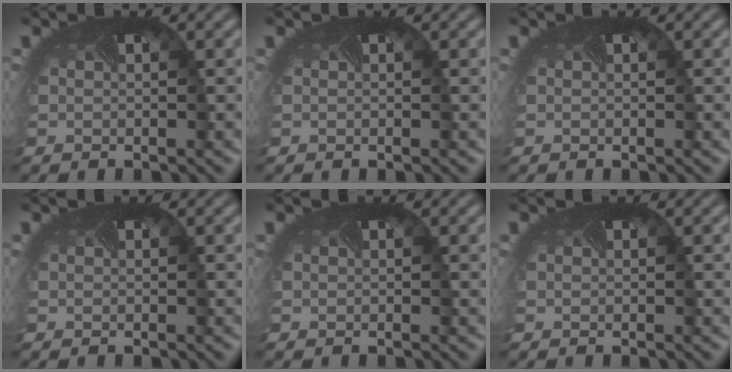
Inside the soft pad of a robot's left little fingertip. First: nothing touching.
{"total": 0.0}
{"total": 0.0}
{"total": 0.0}
{"total": 0.0}
{"total": 0.0}